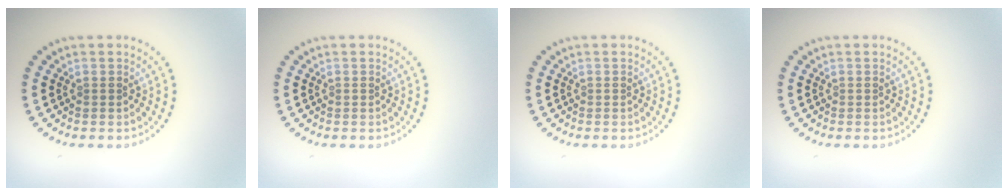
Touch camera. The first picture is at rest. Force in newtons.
{"total": 0.0}
{"total": 0.0}
{"total": 0.0}